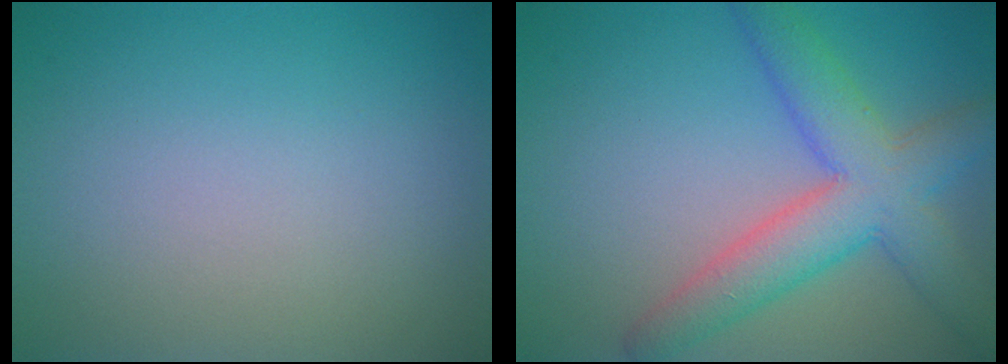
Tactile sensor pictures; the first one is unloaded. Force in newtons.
{"total": 6.7, "press": 6.7, "slide": 0.1}